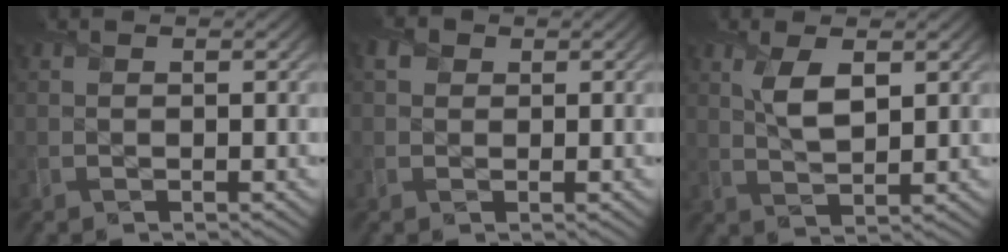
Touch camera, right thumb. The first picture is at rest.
{"total": 1.7, "force": [0.5, 1.5, 0.5], "torque": [-0.012, -0.001, 0.004]}
{"total": 4.5, "force": [1.7, 1.9, 3.7], "torque": [-0.083, 0.000, 0.036]}